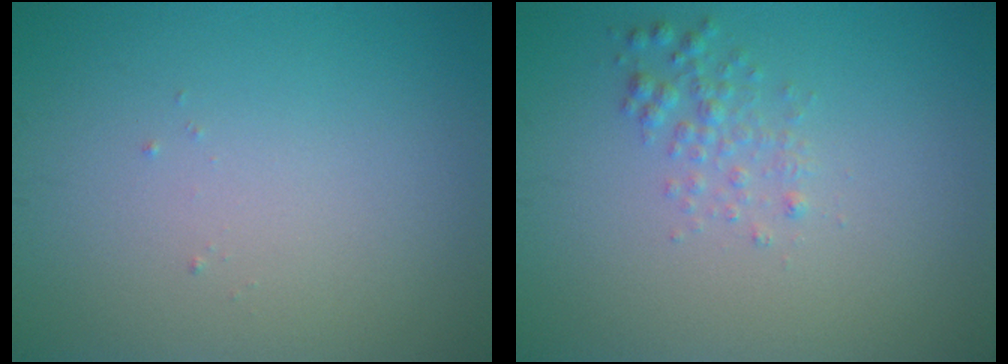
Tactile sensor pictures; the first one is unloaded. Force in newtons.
{"total": 1.5, "press": 1.5, "slide": 0.1}